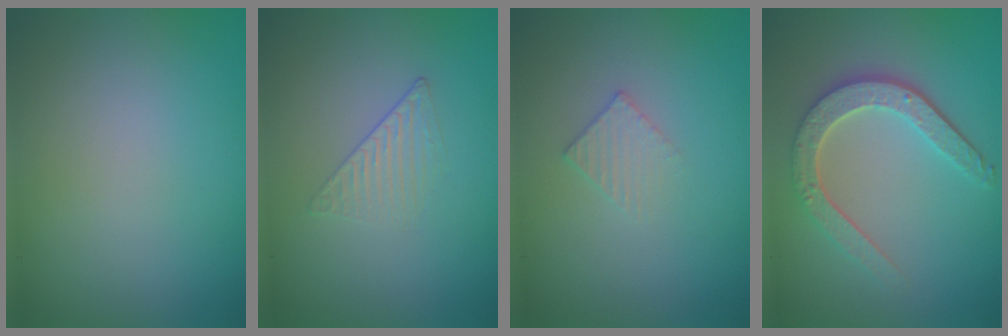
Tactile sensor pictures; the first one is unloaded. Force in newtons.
{"total": 1.3, "press": 0.4, "slide": 1.2}
{"total": 1.4, "press": 1.4, "slide": 0.2}
{"total": 4.8, "press": 3.7, "slide": 3.1}